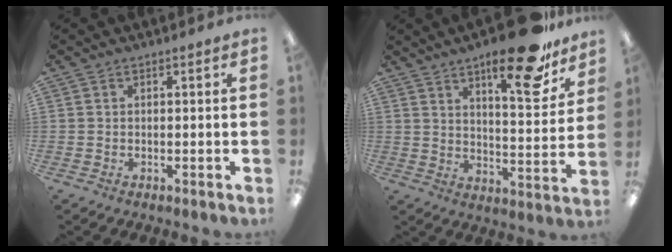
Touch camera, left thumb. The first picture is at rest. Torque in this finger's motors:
{"motor_torque": [0.29, 0.49, 1.16, -1.61, 0.09]}